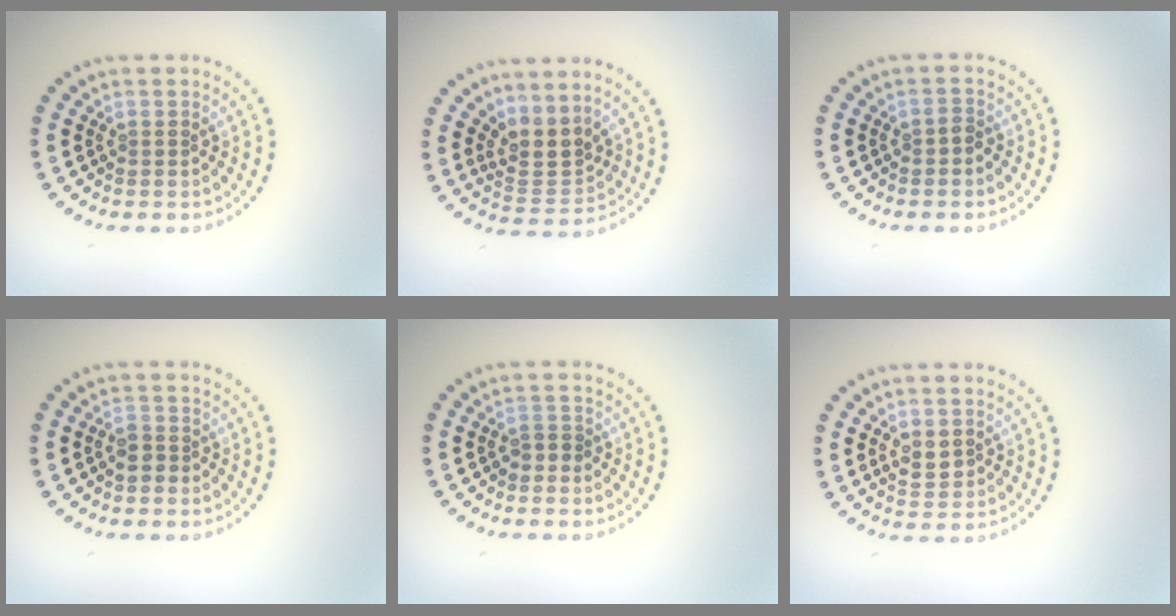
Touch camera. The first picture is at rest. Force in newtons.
{"total": 3.0, "press": 2.3, "slide": 1.9}
{"total": 1.0, "press": 0.9, "slide": 0.4}
{"total": 1.3, "press": 1.2, "slide": 0.7}
{"total": 1.2, "press": 1.1, "slide": 0.6}
{"total": 1.9, "press": 1.8, "slide": 0.5}